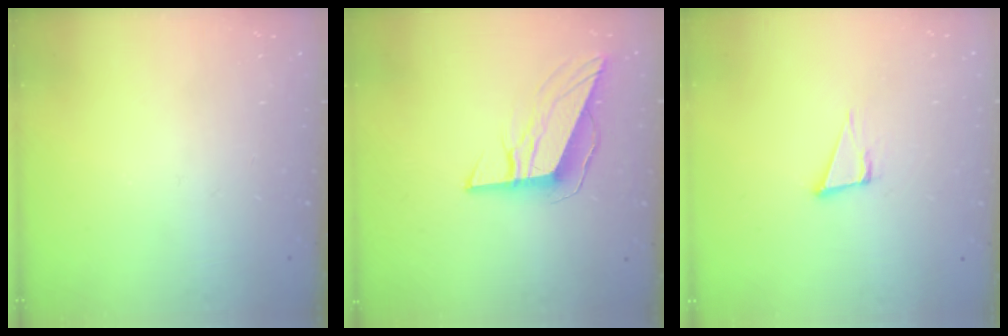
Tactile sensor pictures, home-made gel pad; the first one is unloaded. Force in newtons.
{"total": 10.0, "press": 9.7, "slide": 2.5}
{"total": 5.4, "press": 4.4, "slide": 3.1}